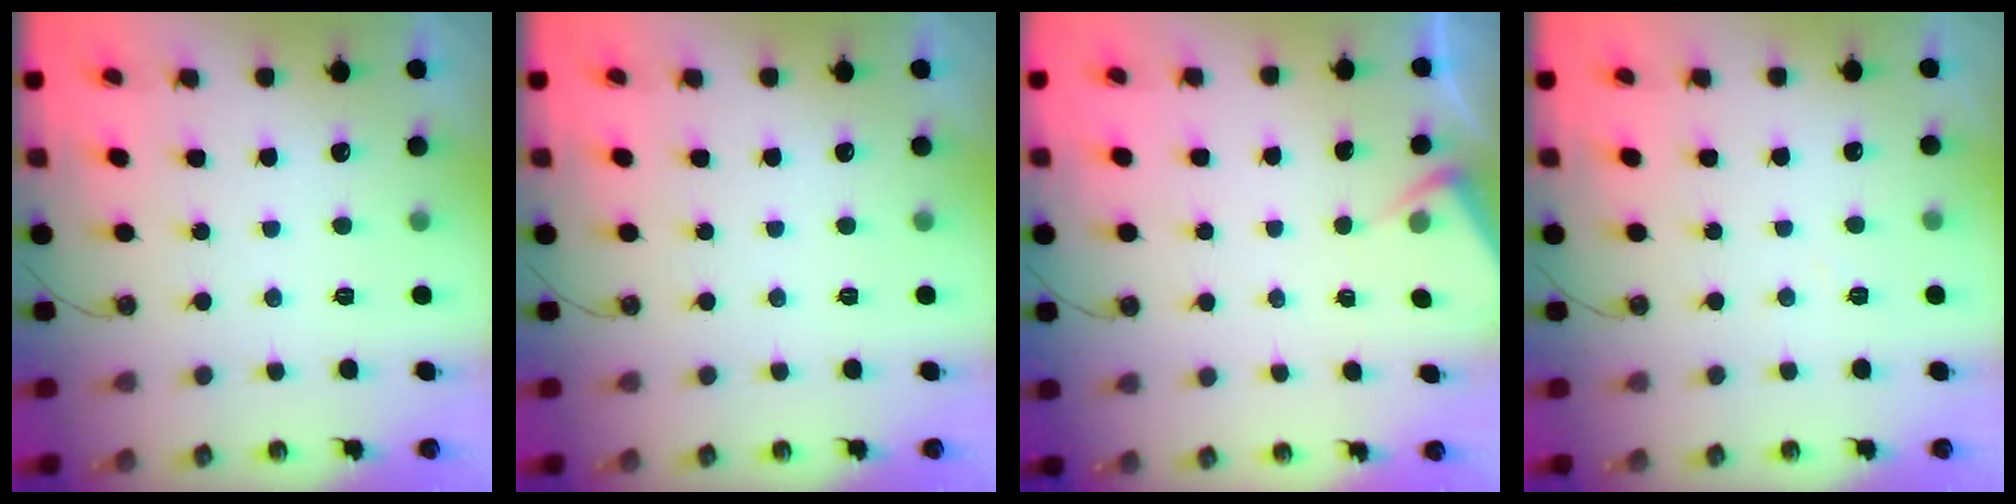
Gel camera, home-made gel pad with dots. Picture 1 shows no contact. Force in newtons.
{"total": 0.0}
{"total": 3.7, "press": 3.7, "slide": 0.4}
{"total": 3.0, "press": 3.0, "slide": 0.5}